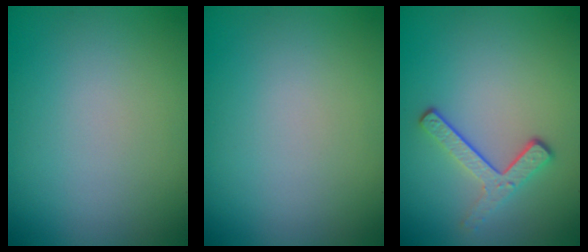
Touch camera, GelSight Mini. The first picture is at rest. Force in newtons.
{"total": 0.0}
{"total": 3.0, "press": 2.2, "slide": 2.0}